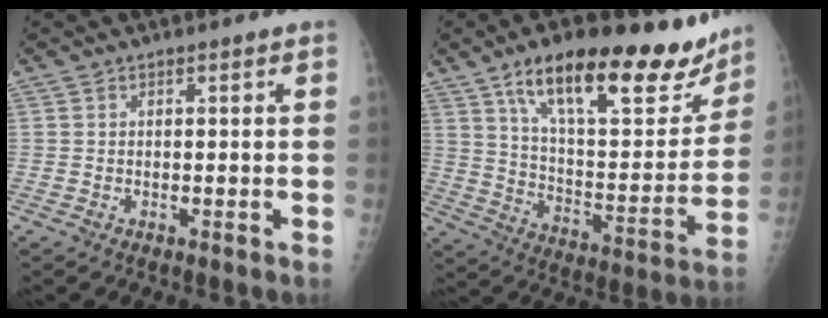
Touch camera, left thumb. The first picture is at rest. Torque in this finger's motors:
{"motor_torque": [1.76, 1.05, 1.44, -1.33, 0.22]}